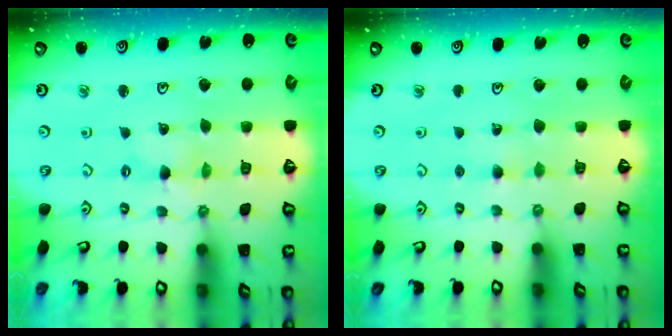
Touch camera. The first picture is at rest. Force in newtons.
{"total": 2.5, "press": 2.5, "slide": 0.3}